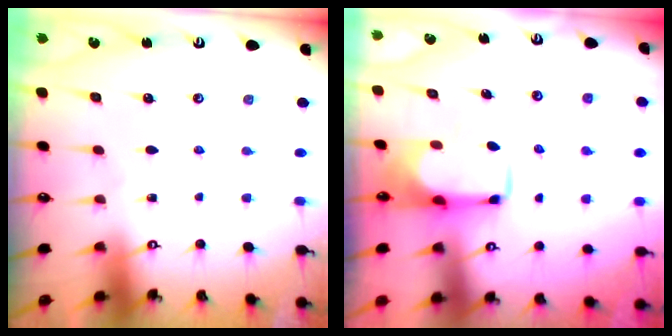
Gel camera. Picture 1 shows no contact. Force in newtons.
{"total": 0.5, "press": 0.5, "slide": 0.2}